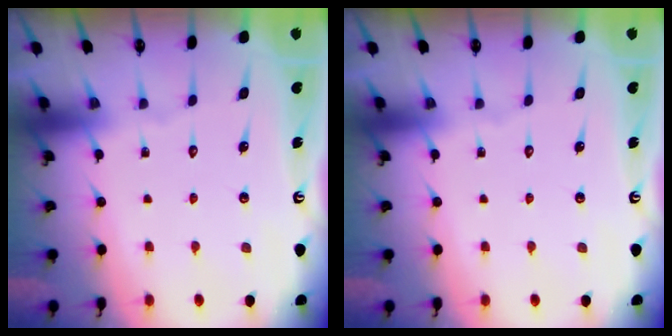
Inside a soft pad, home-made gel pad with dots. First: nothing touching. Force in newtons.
{"total": 0.0}